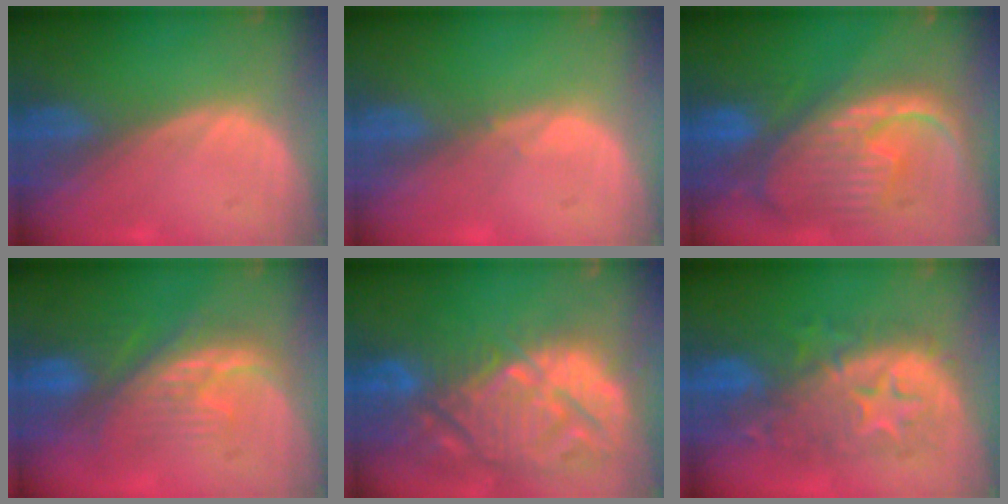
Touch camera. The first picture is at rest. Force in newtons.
{"total": 0.5, "press": 0.5, "slide": 0.2}
{"total": 12.5, "press": 10.7, "slide": 6.5}
{"total": 8.7, "press": 8.3, "slide": 2.6}
{"total": 14.9, "press": 12.8, "slide": 7.7}
{"total": 9.9, "press": 9.9, "slide": 0.5}